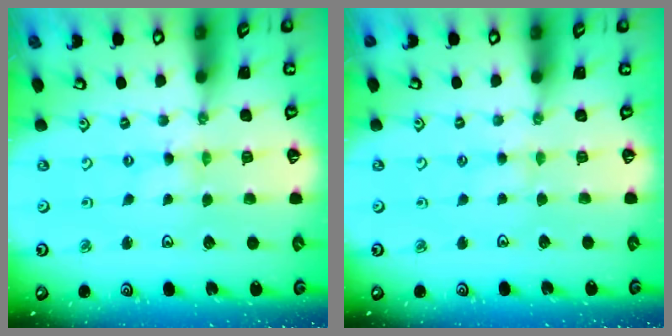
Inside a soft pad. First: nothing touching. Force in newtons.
{"total": 2.2, "press": 2.2, "slide": 0.4}